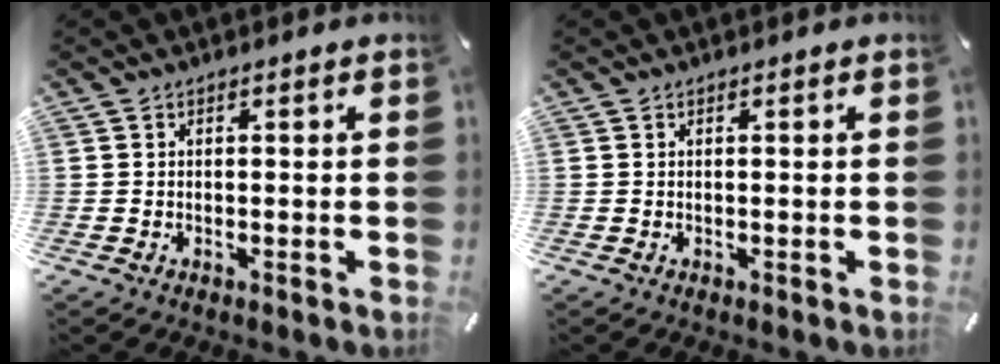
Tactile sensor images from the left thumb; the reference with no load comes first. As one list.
[{"total": 0.0}]